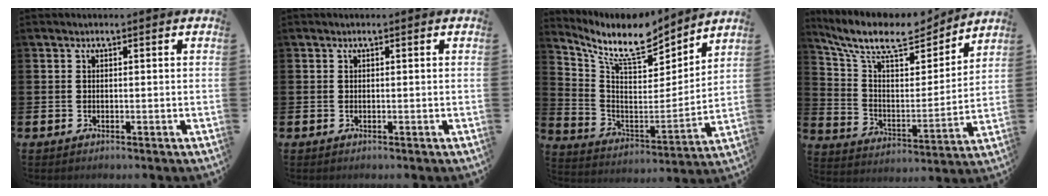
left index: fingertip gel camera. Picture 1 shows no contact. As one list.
[{"total": 0.0}, {"total": 9.8, "force": [8.6, 2.7, 3.8], "torque": [-0.106, -0.064, 0.148]}, {"total": 11.5, "force": [9.9, 3.6, 4.7], "torque": [-0.126, -0.062, 0.171]}]